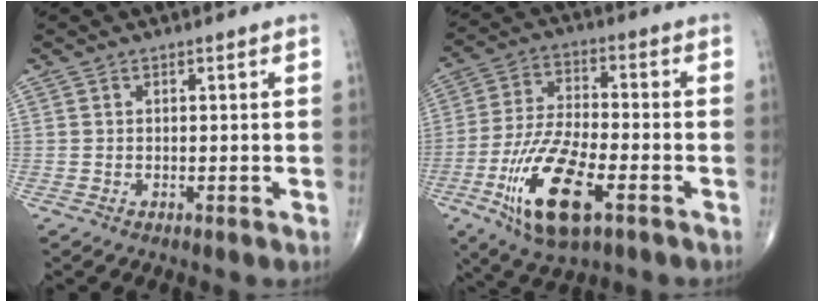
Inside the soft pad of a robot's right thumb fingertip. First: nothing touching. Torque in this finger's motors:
{"motor_torque": [0.41, 0.65, 1.00, 0.39, 0.47]}